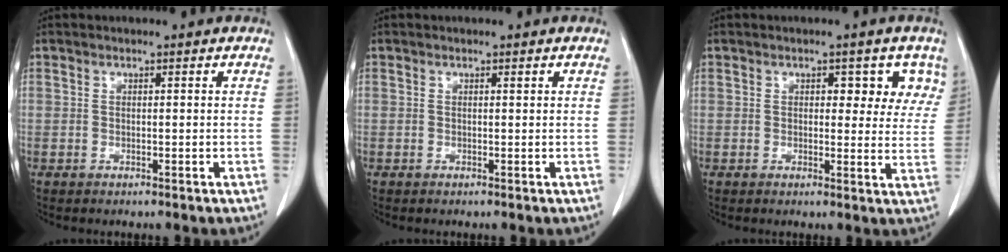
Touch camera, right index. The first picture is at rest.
{"total": 0.0}
{"total": 5.3, "force": [2.6, 3.1, 3.4], "torque": [-0.016, 0.004, 0.023]}